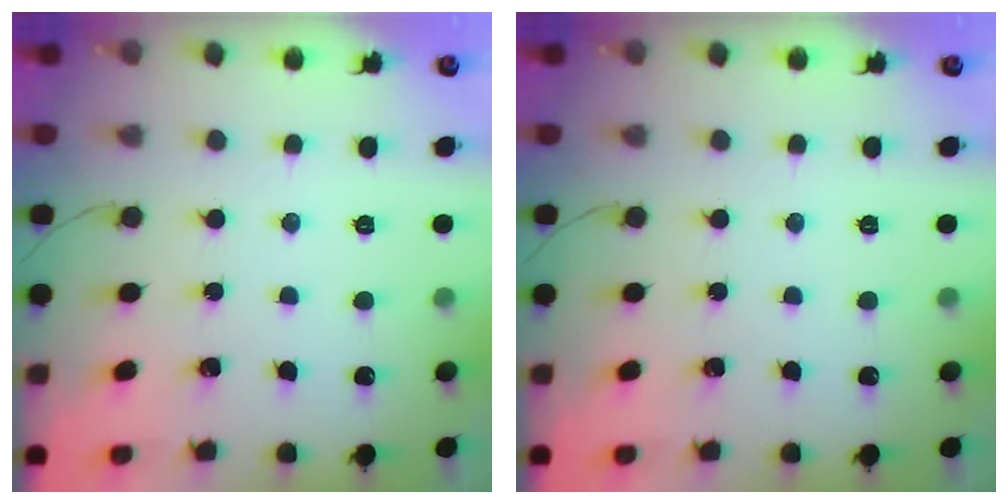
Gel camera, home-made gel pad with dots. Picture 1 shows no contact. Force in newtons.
{"total": 0.0}